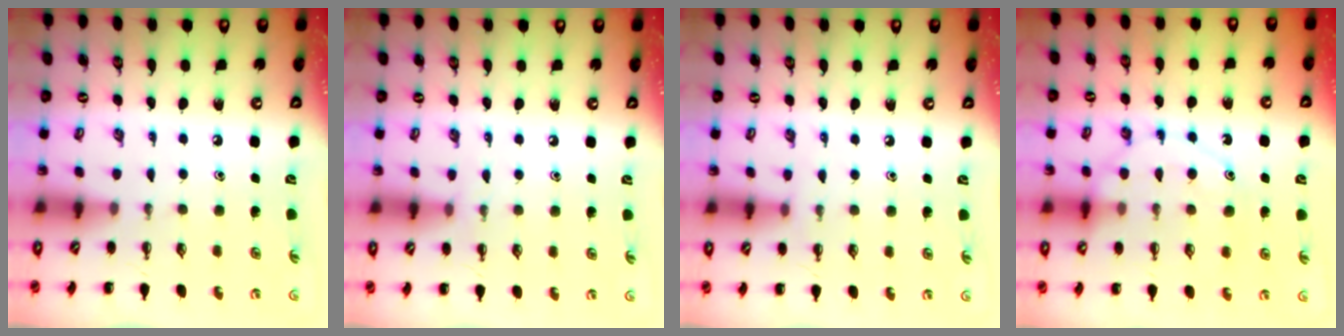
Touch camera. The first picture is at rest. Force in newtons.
{"total": 6.1, "press": 5.8, "slide": 2.0}
{"total": 6.6, "press": 6.2, "slide": 2.1}
{"total": 11.8, "press": 11.8, "slide": 0.7}